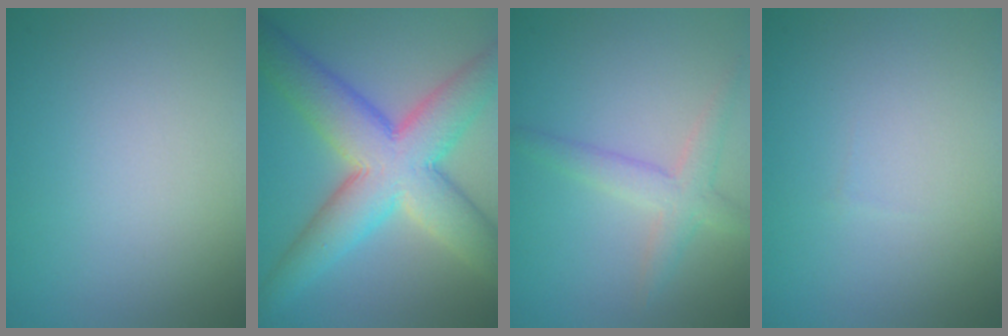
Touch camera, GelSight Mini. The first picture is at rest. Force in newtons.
{"total": 10.5, "press": 10.5, "slide": 0.4}
{"total": 2.8, "press": 2.7, "slide": 0.3}
{"total": 0.0}